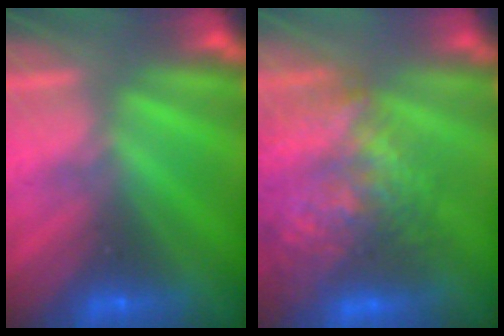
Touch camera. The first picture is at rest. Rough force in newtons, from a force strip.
{"total": 9.6}